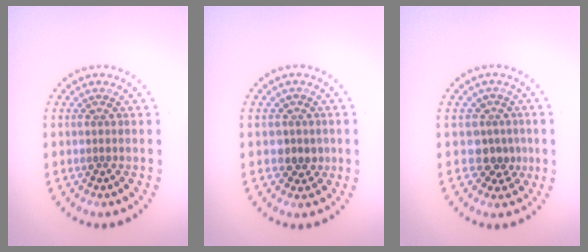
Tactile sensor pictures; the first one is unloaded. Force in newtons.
{"total": 2.0, "press": 1.7, "slide": 1.0}
{"total": 2.6, "press": 2.0, "slide": 1.7}